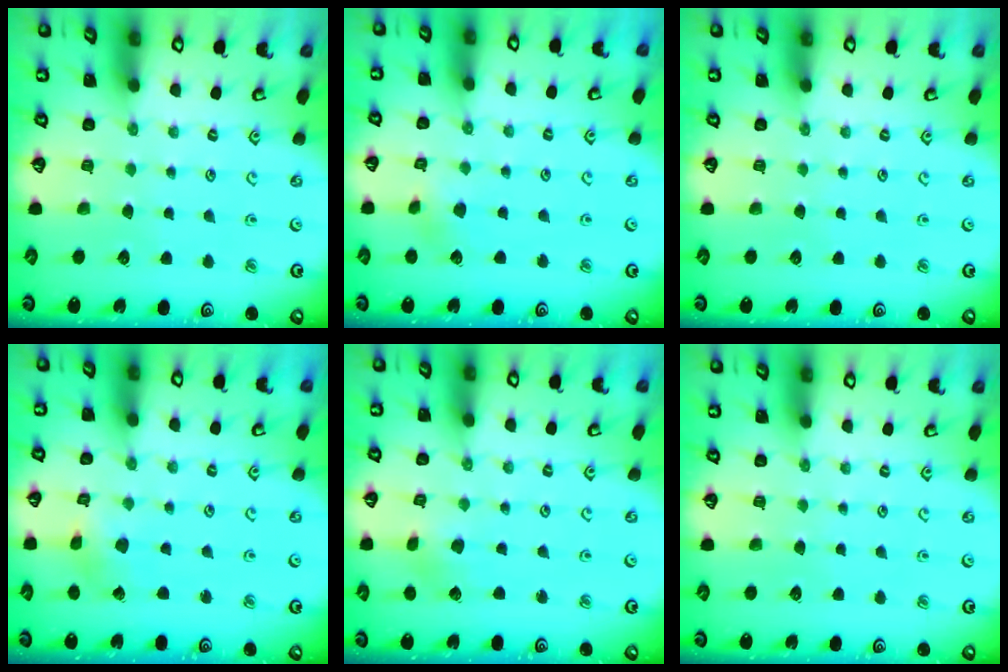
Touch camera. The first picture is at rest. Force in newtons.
{"total": 3.2, "press": 3.2, "slide": 0.4}
{"total": 0.0}
{"total": 2.7, "press": 2.7, "slide": 0.2}
{"total": 2.7, "press": 2.7, "slide": 0.3}
{"total": 0.0}